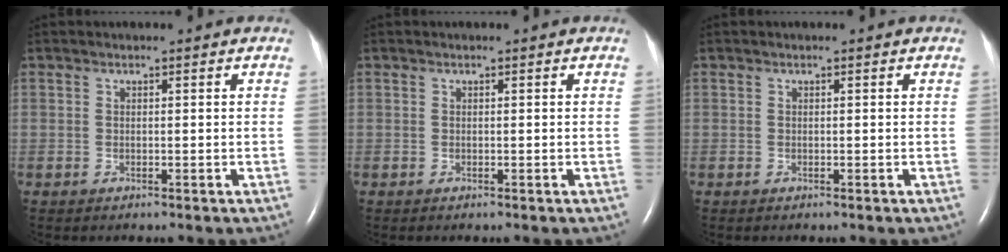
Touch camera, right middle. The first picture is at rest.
{"total": 0.0}
{"total": 0.0}